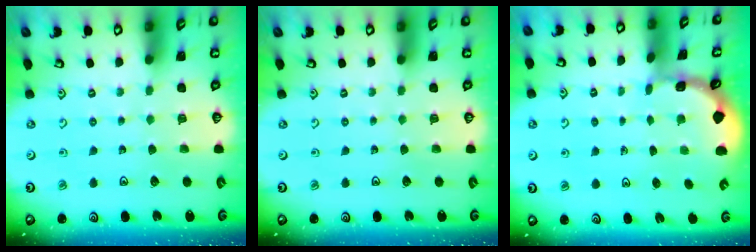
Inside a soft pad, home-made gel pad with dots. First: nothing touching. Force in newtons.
{"total": 0.0}
{"total": 1.2, "press": 1.1, "slide": 0.2}